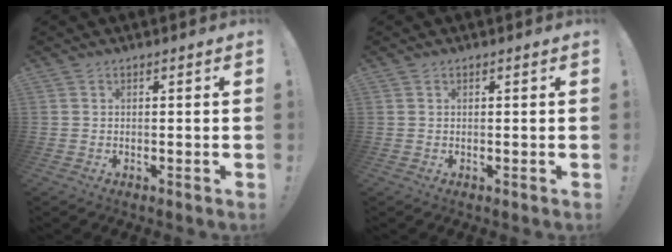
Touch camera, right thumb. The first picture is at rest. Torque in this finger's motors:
{"motor_torque": [-0.25, -0.31, -0.09, 0.06, 0.01]}